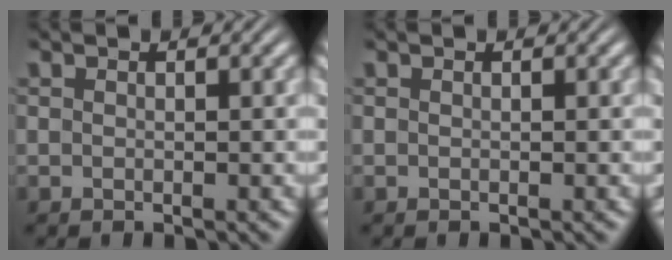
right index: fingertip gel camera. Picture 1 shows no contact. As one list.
[{"total": 0.0}]